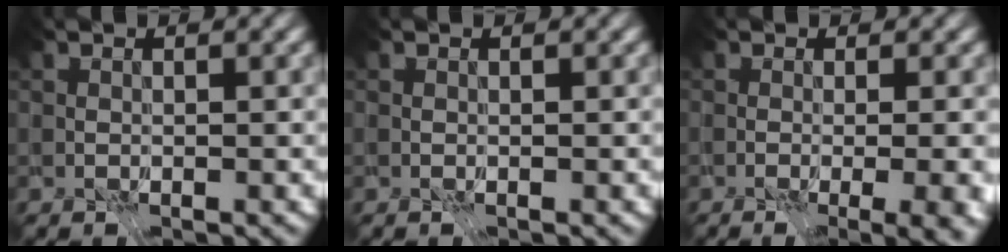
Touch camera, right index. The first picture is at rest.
{"total": 0.0}
{"total": 7.3, "force": [-1.9, 3.1, 6.4], "torque": [-0.060, -0.017, 0.007]}